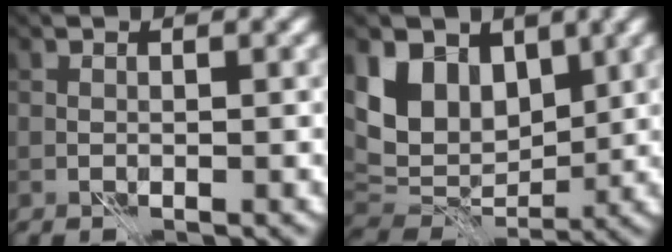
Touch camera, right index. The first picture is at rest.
{"total": 8.4, "force": [3.7, 5.9, 4.7], "torque": [-0.093, 0.005, 0.062]}